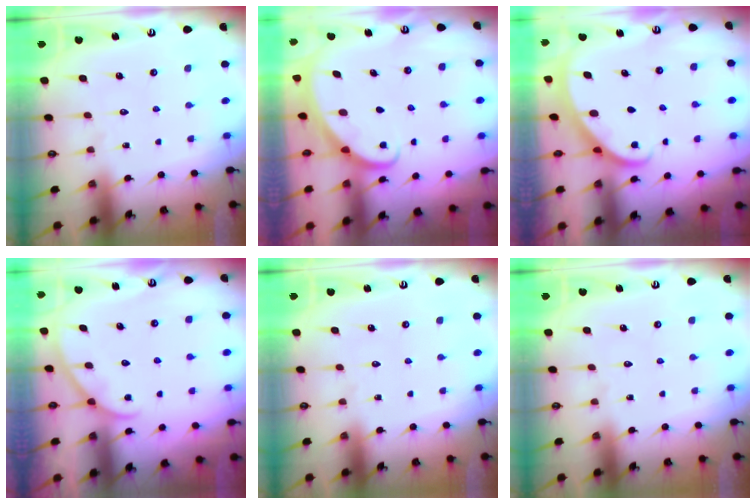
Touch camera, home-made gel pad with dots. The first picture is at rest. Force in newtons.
{"total": 2.3, "press": 2.3, "slide": 0.1}
{"total": 2.2, "press": 2.2, "slide": 0.1}
{"total": 3.9, "press": 3.8, "slide": 0.3}
{"total": 0.0}
{"total": 0.0}